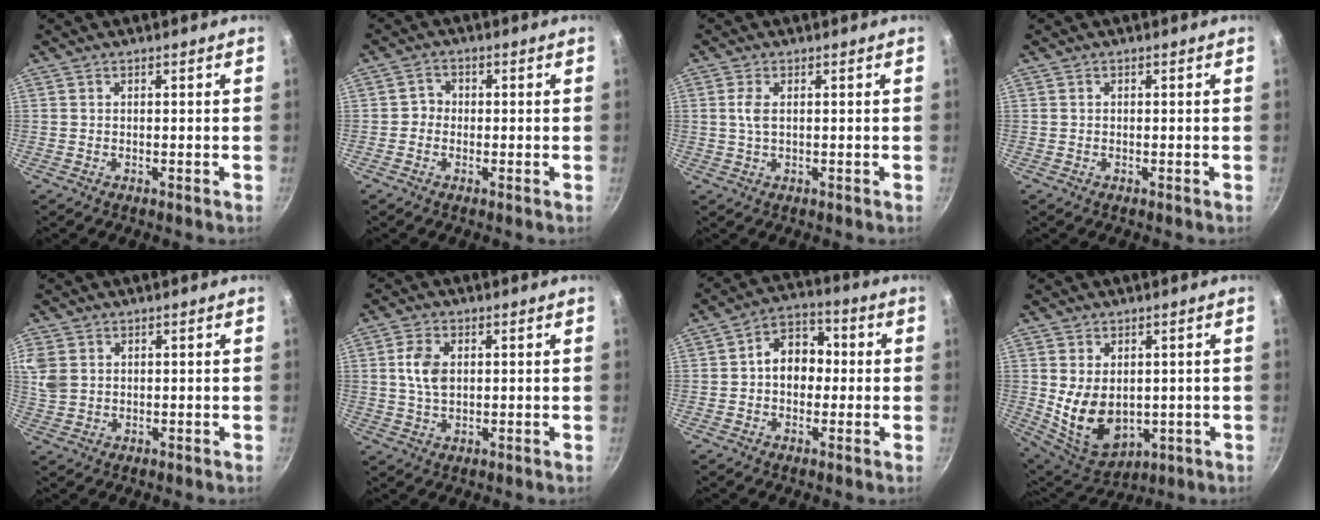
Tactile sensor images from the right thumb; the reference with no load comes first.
{"total": 2.4, "force": [-0.6, 2.2, 0.7], "torque": [0.004, 0.010, -0.017]}
{"total": 2.7, "force": [0.5, 1.3, 2.3], "torque": [-0.051, 0.002, 0.008]}
{"total": 0.0}
{"total": 6.7, "force": [2.0, 5.2, 3.6], "torque": [-0.071, -0.001, 0.044]}
{"total": 6.0, "force": [1.0, 3.9, 4.5], "torque": [-0.079, 0.002, 0.018]}
{"total": 9.1, "force": [0.2, 7.0, 5.9], "torque": [-0.042, 0.027, -0.012]}
{"total": 11.7, "force": [0.4, 8.2, 8.2], "torque": [-0.126, -0.025, 0.039]}